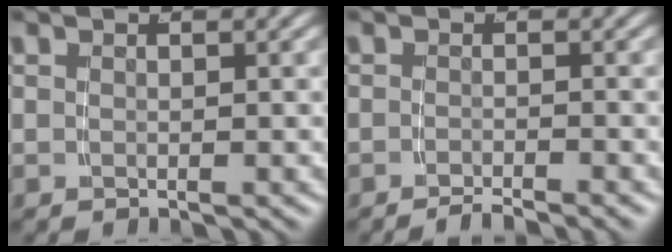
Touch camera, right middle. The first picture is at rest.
{"total": 1.9, "force": [-1.8, -0.1, 0.6], "torque": [-0.007, 0.003, -0.035]}